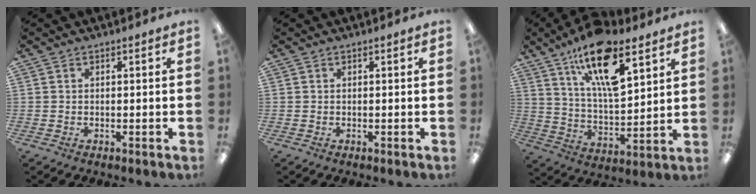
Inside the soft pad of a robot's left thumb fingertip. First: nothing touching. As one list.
[{"total": 0.0}, {"total": 18.8, "force": [11.6, 7.2, 13.0], "torque": [-0.213, -0.057, 0.193]}]